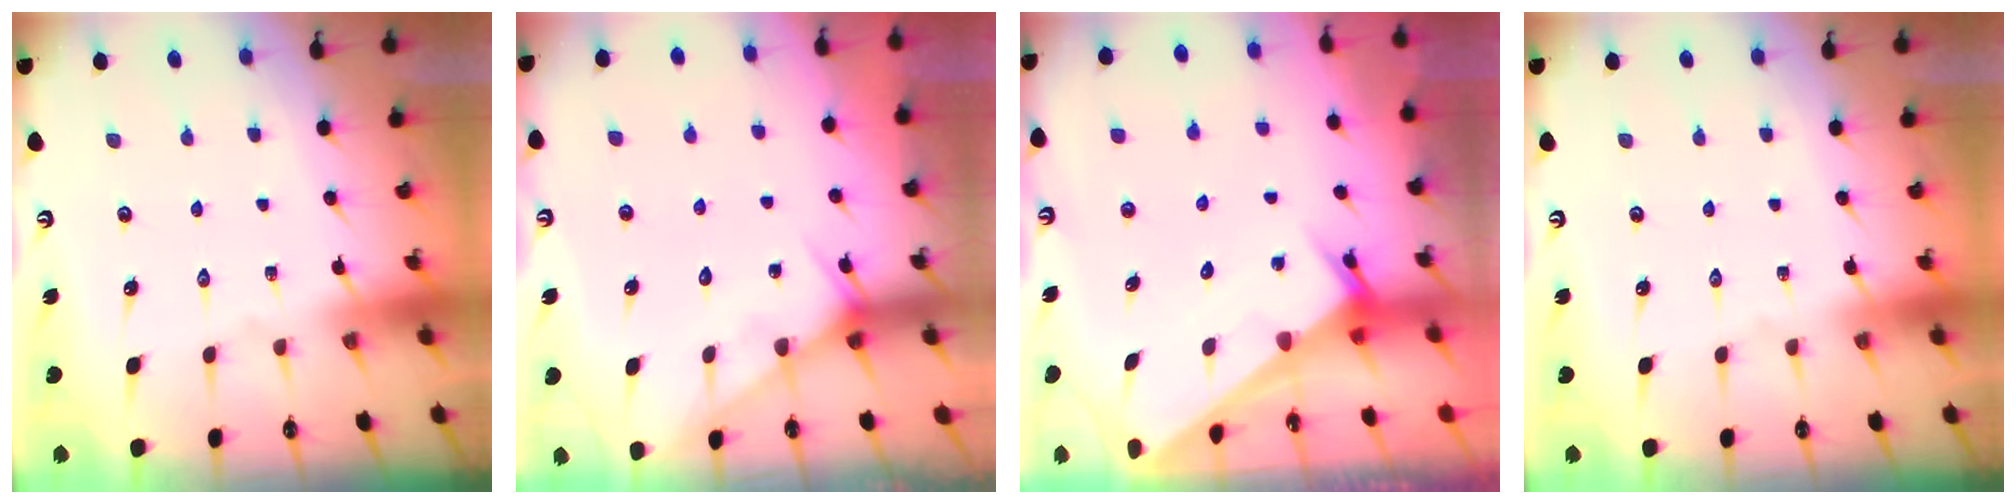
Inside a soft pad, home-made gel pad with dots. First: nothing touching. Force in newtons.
{"total": 7.2, "press": 7.2, "slide": 0.6}
{"total": 2.4, "press": 2.4, "slide": 0.1}
{"total": 0.0}